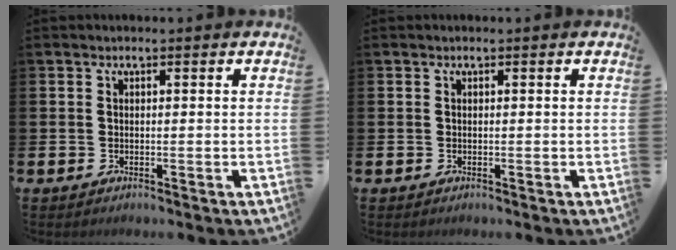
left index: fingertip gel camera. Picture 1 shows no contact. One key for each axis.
{"total": 0.0}